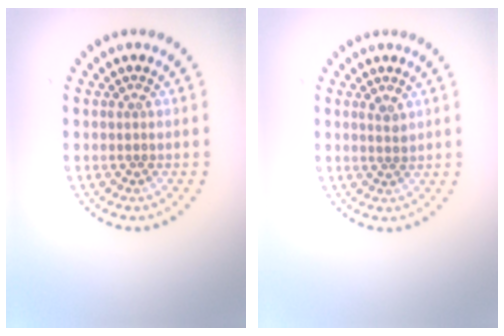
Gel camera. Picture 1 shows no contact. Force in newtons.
{"total": 0.9, "press": 0.7, "slide": 0.4}